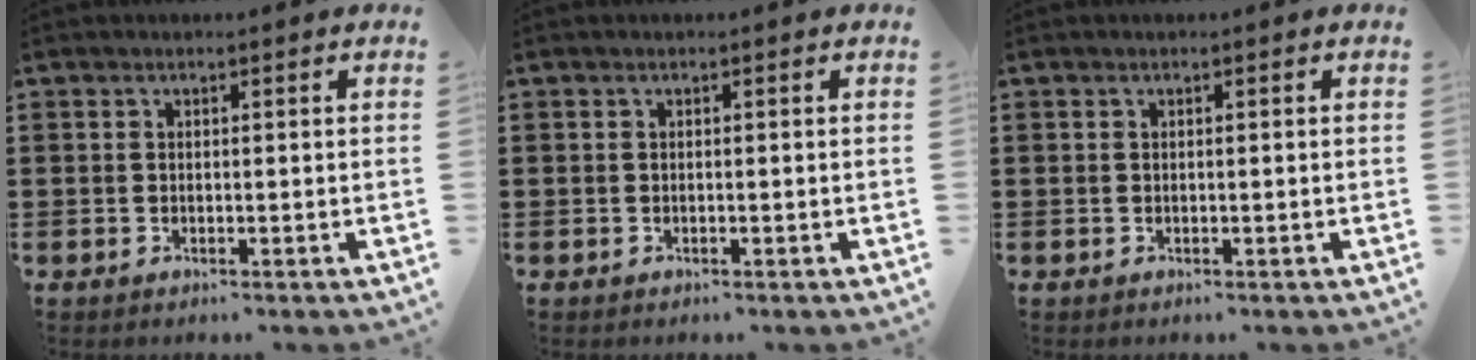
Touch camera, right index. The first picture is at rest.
{"total": 0.0}
{"total": 0.0}